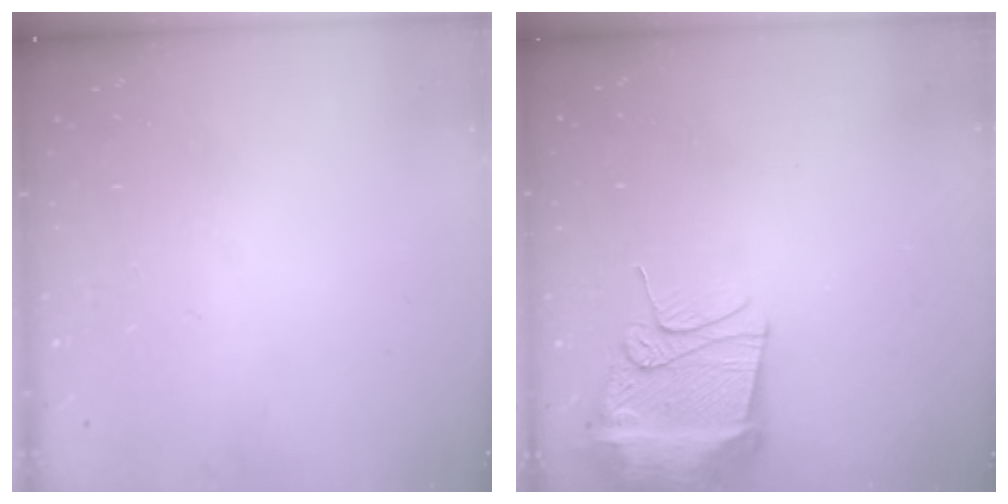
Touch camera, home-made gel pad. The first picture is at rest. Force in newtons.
{"total": 13.4, "press": 13.4, "slide": 1.3}